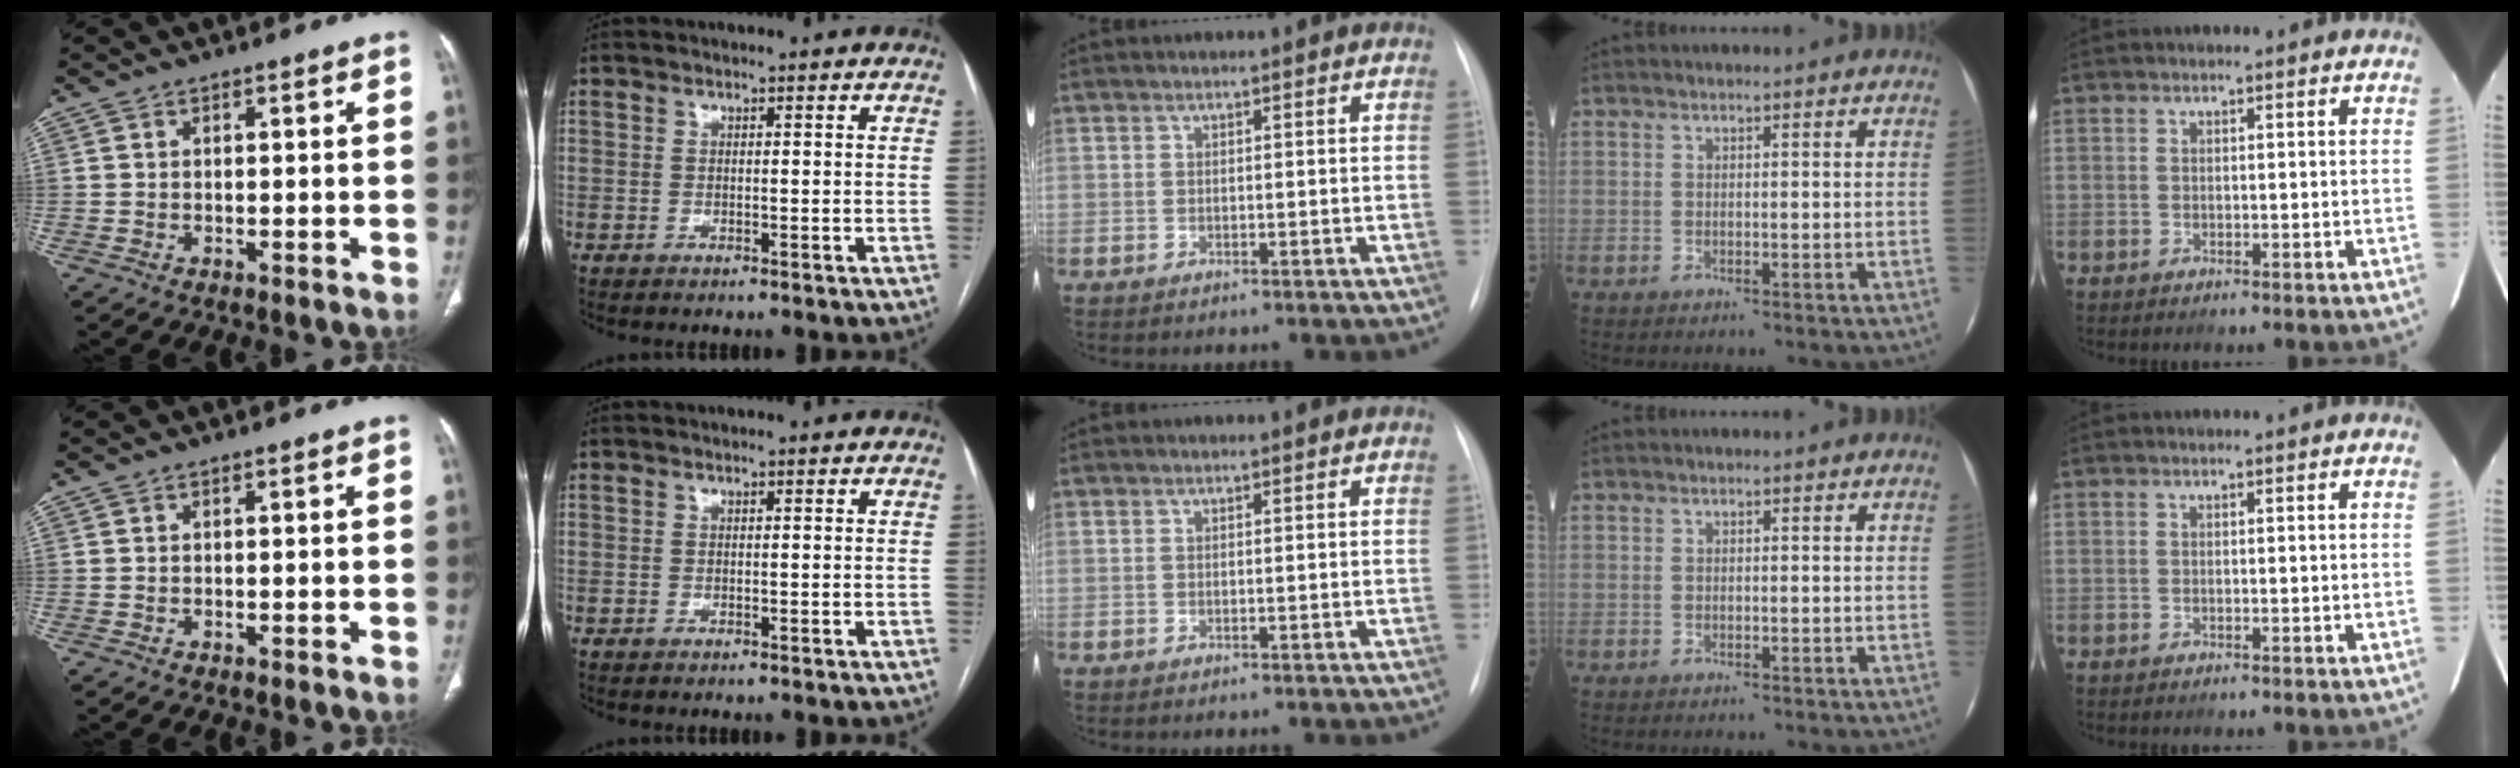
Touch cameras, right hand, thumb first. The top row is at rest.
{}